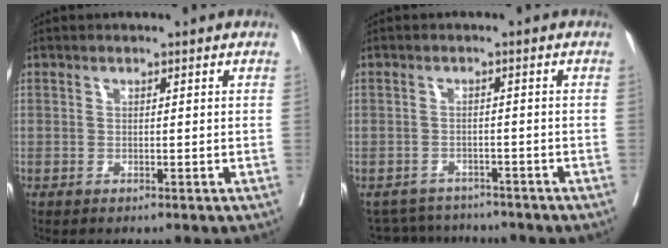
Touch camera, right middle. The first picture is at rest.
{"total": 5.8, "force": [-5.7, 1.3, -0.2], "torque": [-0.001, 0.007, -0.082]}